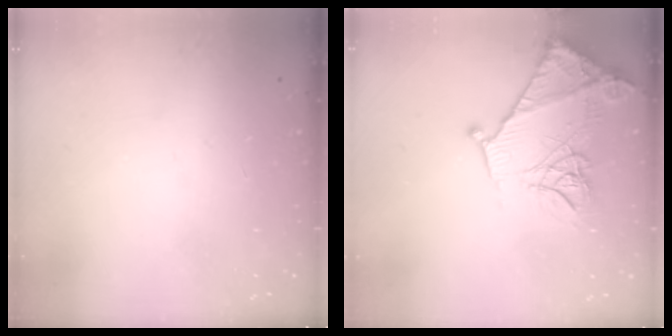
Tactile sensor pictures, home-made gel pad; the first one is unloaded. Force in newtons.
{"total": 17.4, "press": 17.4, "slide": 1.3}